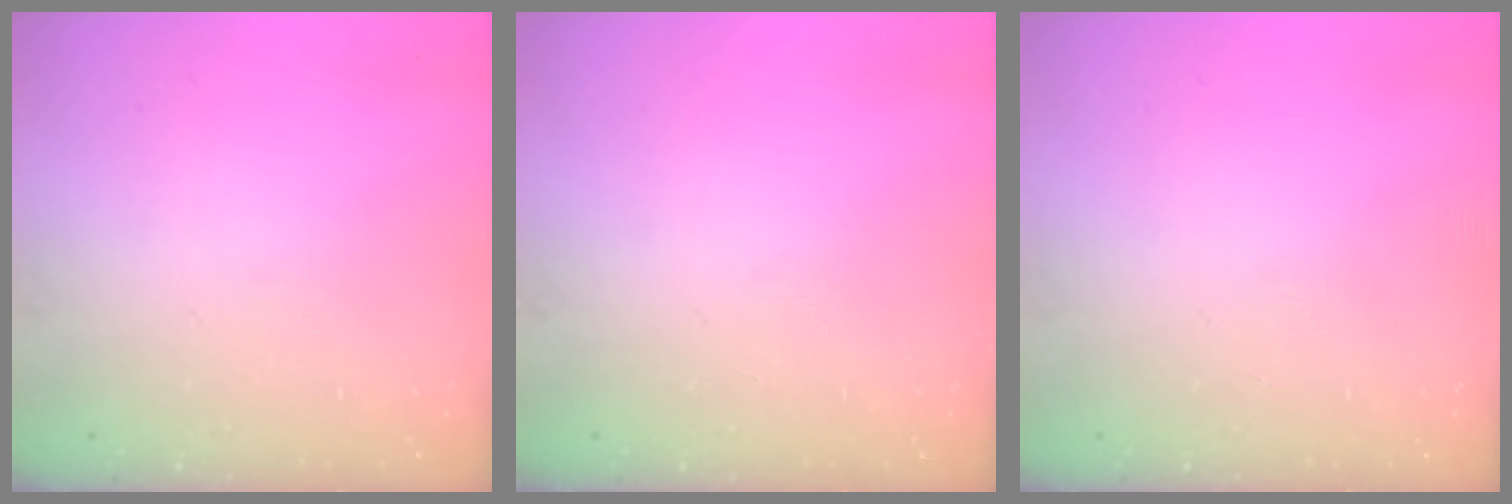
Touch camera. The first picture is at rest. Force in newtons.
{"total": 0.0}
{"total": 0.0}